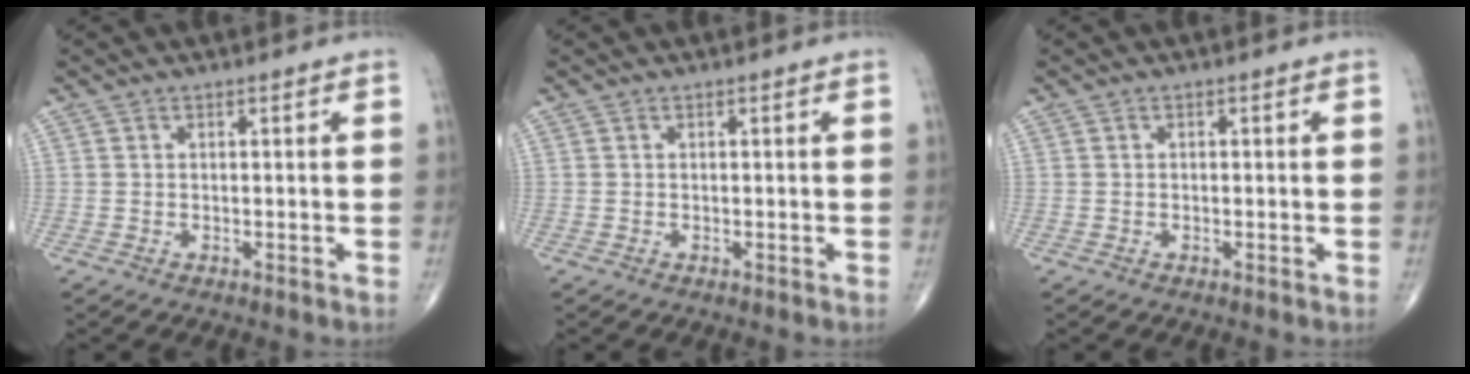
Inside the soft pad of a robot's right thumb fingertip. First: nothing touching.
{"total": 0.0}
{"total": 0.0}